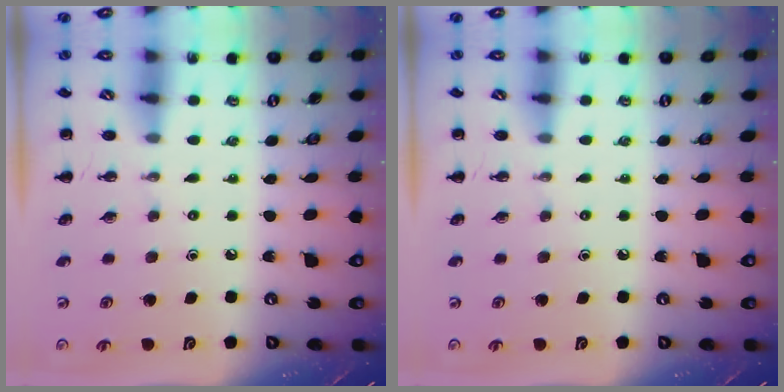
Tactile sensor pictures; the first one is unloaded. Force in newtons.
{"total": 0.0}